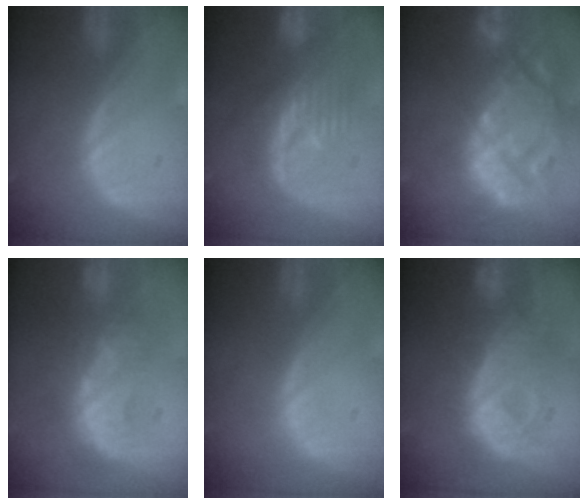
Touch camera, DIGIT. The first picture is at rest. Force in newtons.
{"total": 9.4, "press": 9.0, "slide": 2.7}
{"total": 14.9, "press": 12.8, "slide": 7.7}
{"total": 8.6, "press": 8.1, "slide": 2.9}
{"total": 0.0}
{"total": 9.3, "press": 9.3, "slide": 0.3}